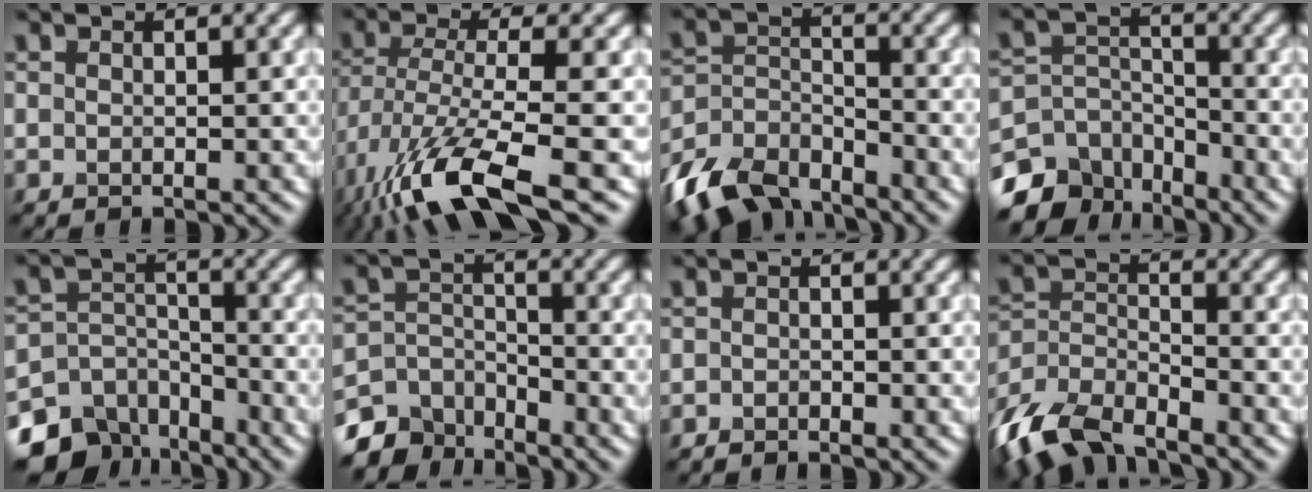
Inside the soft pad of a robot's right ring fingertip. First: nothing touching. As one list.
[{"total": 10.9, "force": [-5.9, 3.3, 8.5], "torque": [-0.175, -0.017, -0.113]}, {"total": 9.0, "force": [-7.2, 4.1, 3.5], "torque": [-0.071, -0.006, -0.147]}, {"total": 7.3, "force": [-5.5, 4.2, 2.4], "torque": [-0.039, -0.006, -0.108]}, {"total": 9.0, "force": [-6.9, 5.3, 2.4], "torque": [-0.028, -0.004, -0.115]}, {"total": 5.7, "force": [-4.8, 2.7, 1.3], "torque": [-0.018, -0.007, -0.094]}, {"total": 0.7, "force": [-0.6, 0.2, 0.1], "torque": [0.000, -0.001, -0.012]}, {"total": 7.9, "force": [-6.4, 3.0, 3.6], "torque": [-0.077, -0.012, -0.133]}]